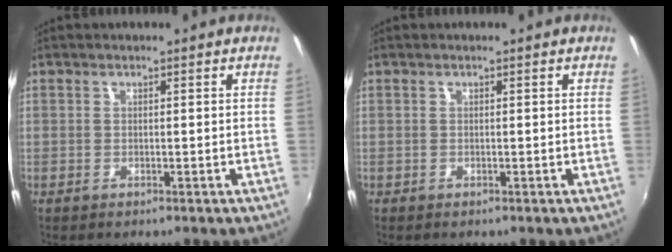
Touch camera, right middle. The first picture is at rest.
{"total": 0.0}